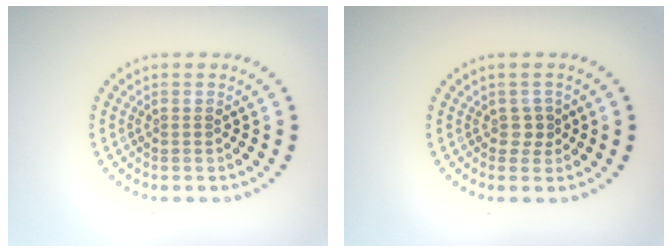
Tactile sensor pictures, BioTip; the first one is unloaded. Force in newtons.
{"total": 1.2, "press": 1.0, "slide": 0.6}